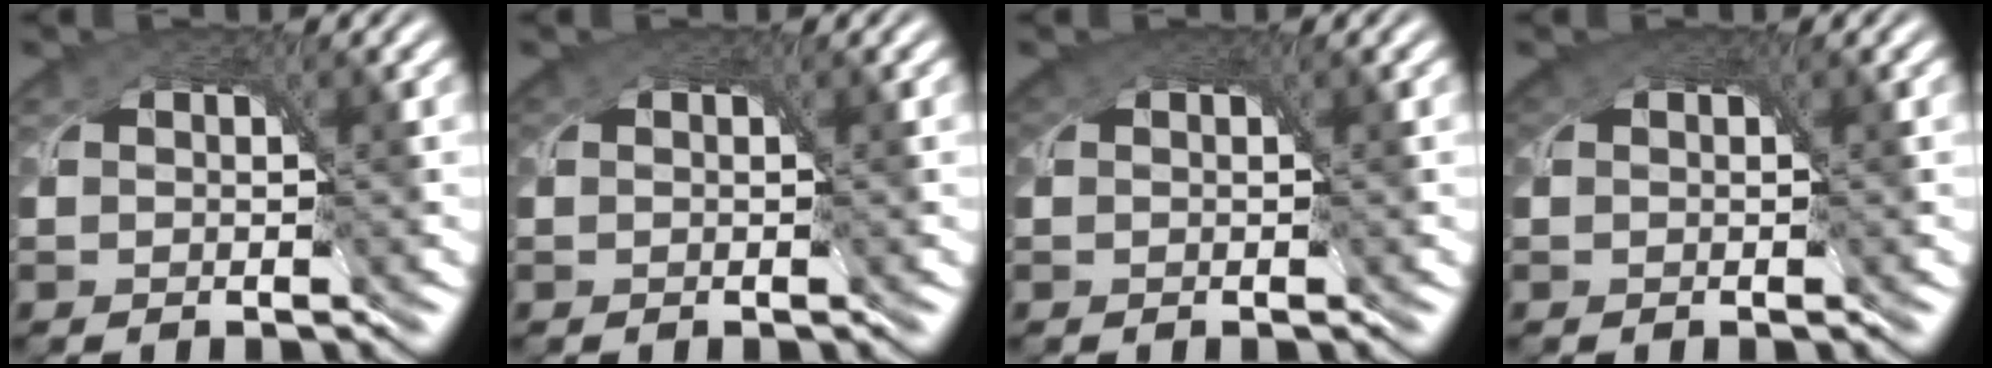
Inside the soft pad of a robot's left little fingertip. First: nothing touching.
{"total": 0.8, "force": [0.4, 0.5, 0.5], "torque": [-0.008, 0.001, 0.005]}
{"total": 2.0, "force": [1.1, 1.3, 1.1], "torque": [-0.021, 0.003, 0.013]}
{"total": 2.0, "force": [1.1, 1.2, 1.1], "torque": [-0.020, 0.005, 0.012]}